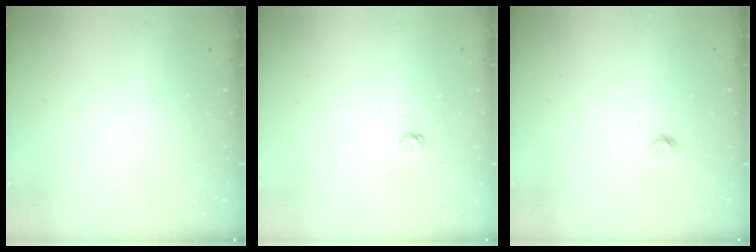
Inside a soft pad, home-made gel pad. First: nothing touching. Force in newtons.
{"total": 2.6, "press": 2.6, "slide": 0.3}
{"total": 3.7, "press": 3.7, "slide": 0.4}